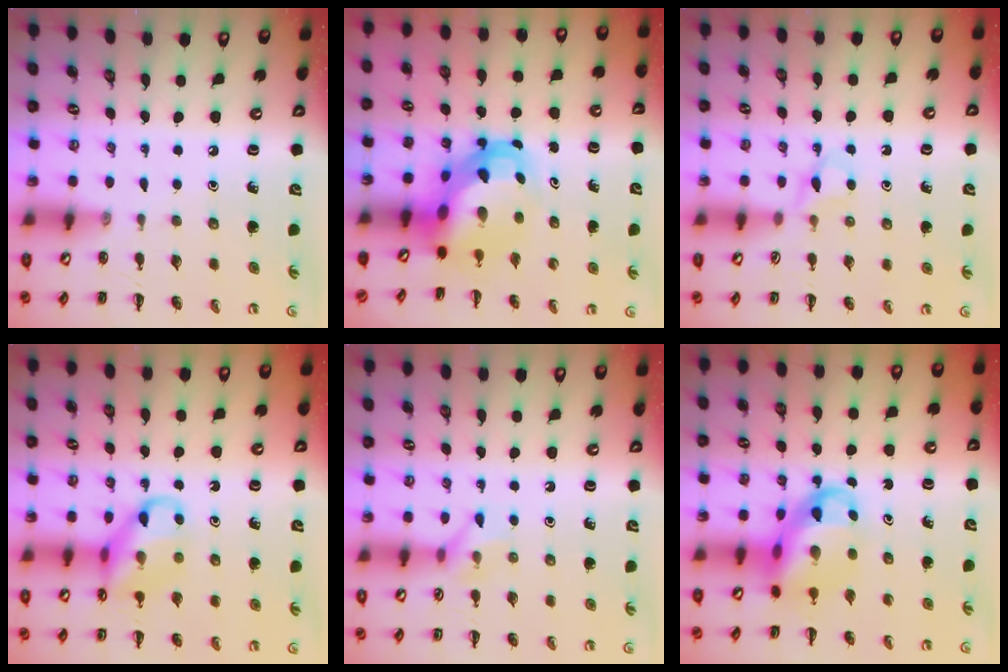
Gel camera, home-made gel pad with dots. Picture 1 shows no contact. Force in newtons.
{"total": 6.2, "press": 6.0, "slide": 1.7}
{"total": 3.6, "press": 3.3, "slide": 1.3}
{"total": 12.9, "press": 12.8, "slide": 1.6}
{"total": 7.0, "press": 6.9, "slide": 0.7}
{"total": 8.4, "press": 8.2, "slide": 2.1}